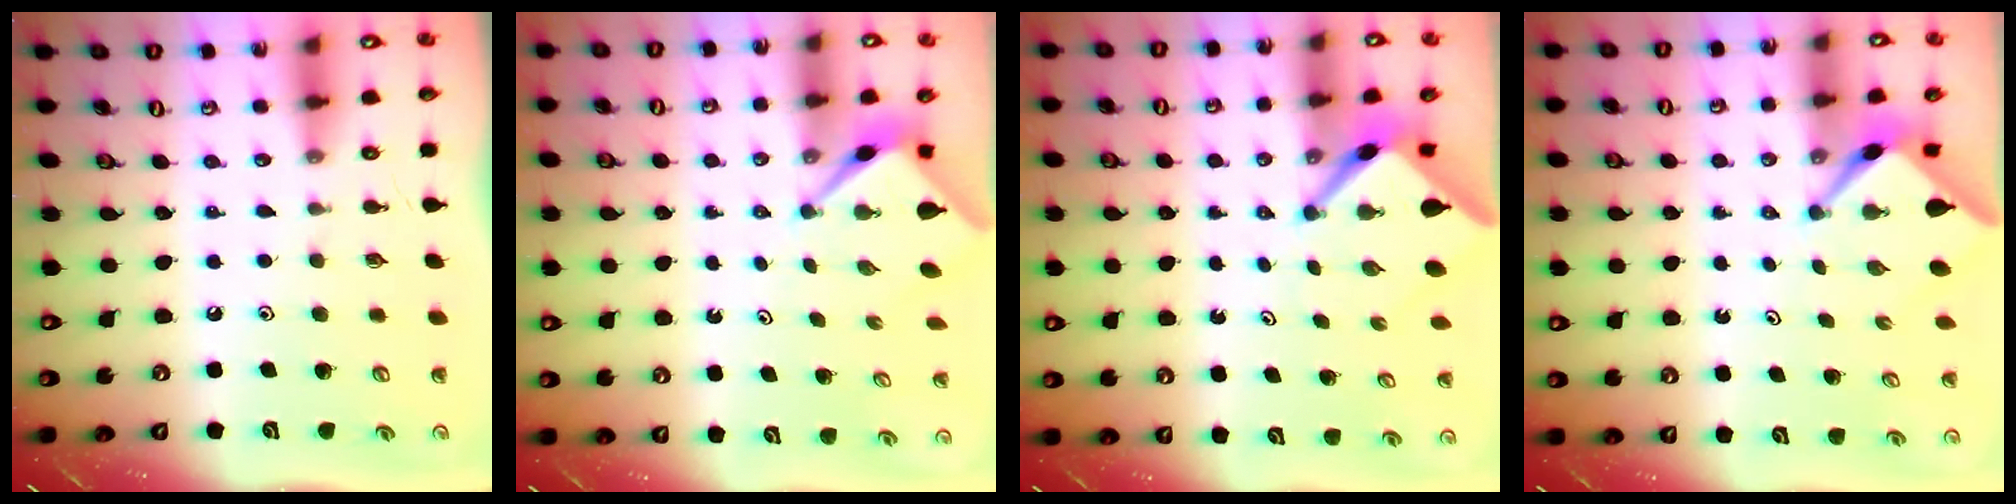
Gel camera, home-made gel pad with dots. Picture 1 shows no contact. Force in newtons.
{"total": 2.5, "press": 2.5, "slide": 0.2}
{"total": 3.6, "press": 3.6, "slide": 0.2}
{"total": 2.8, "press": 2.7, "slide": 0.3}